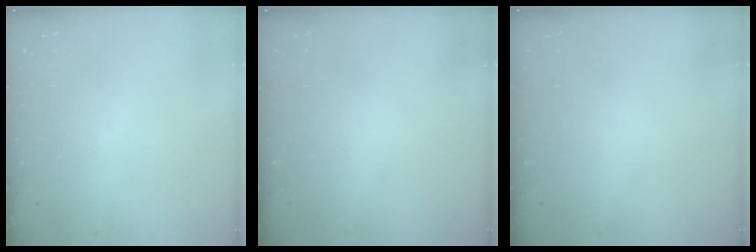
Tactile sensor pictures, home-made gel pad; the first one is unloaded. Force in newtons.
{"total": 0.0}
{"total": 0.0}